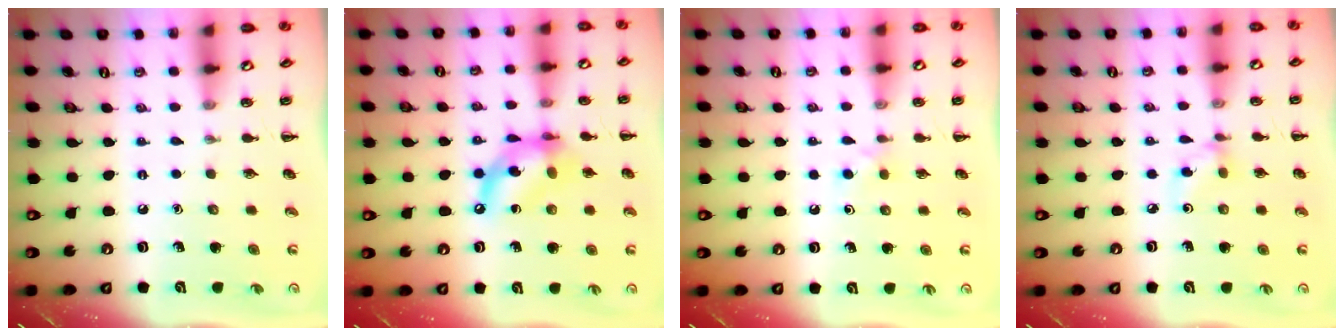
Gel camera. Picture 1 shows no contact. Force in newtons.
{"total": 13.2, "press": 12.8, "slide": 3.3}
{"total": 2.8, "press": 2.6, "slide": 1.2}
{"total": 3.5, "press": 3.3, "slide": 1.2}